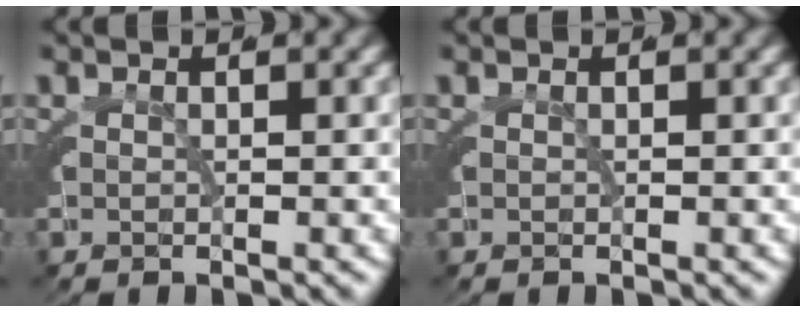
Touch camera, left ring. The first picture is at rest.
{"total": 0.0}